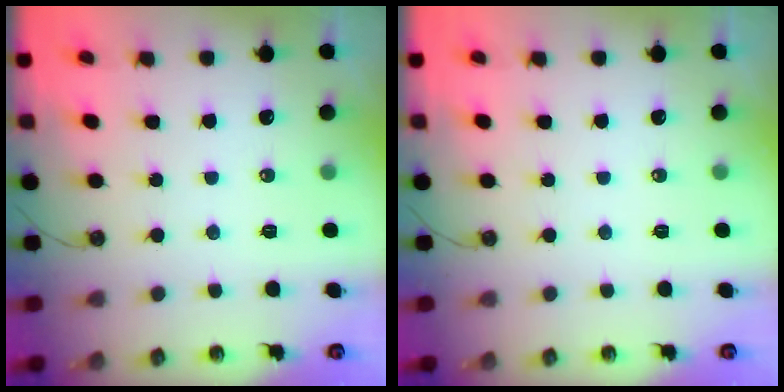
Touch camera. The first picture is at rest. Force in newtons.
{"total": 0.0}